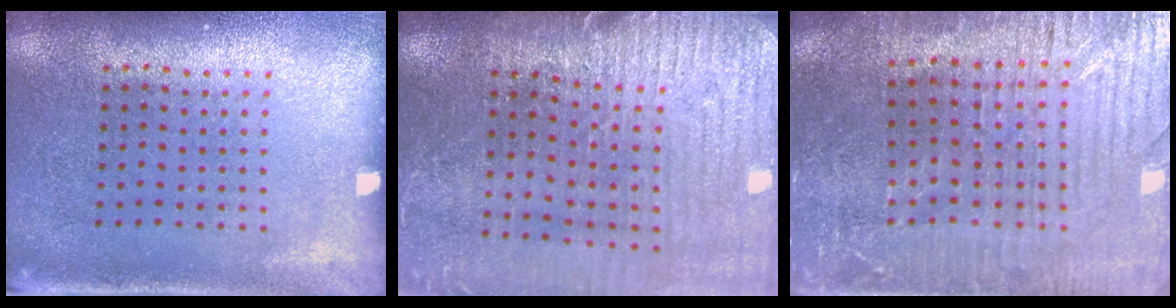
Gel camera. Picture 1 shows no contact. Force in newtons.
{"total": 3.0, "press": 3.0, "slide": 0.4}
{"total": 3.3, "press": 3.3, "slide": 0.6}